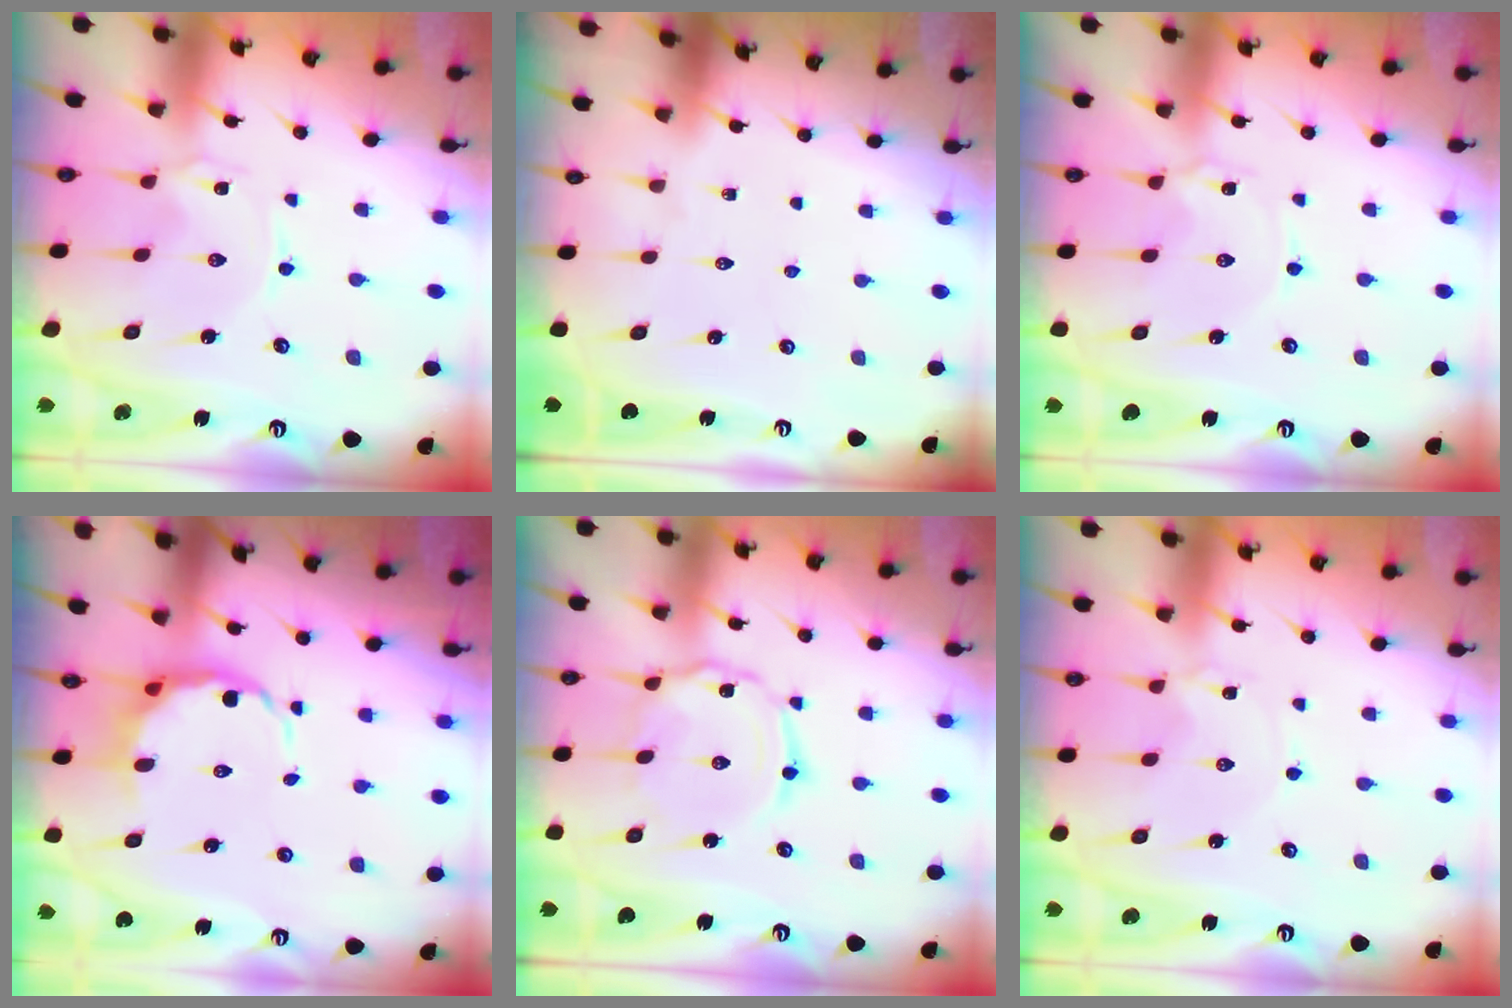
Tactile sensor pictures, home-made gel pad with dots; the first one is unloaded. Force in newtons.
{"total": 0.0}
{"total": 4.1, "press": 4.1, "slide": 0.5}
{"total": 5.9, "press": 5.4, "slide": 2.3}
{"total": 7.0, "press": 7.0, "slide": 0.2}
{"total": 1.6, "press": 1.6, "slide": 0.3}